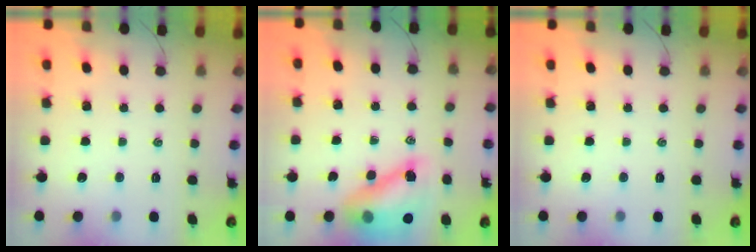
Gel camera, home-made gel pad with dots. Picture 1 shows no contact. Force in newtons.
{"total": 11.9, "press": 11.5, "slide": 3.4}
{"total": 0.0}